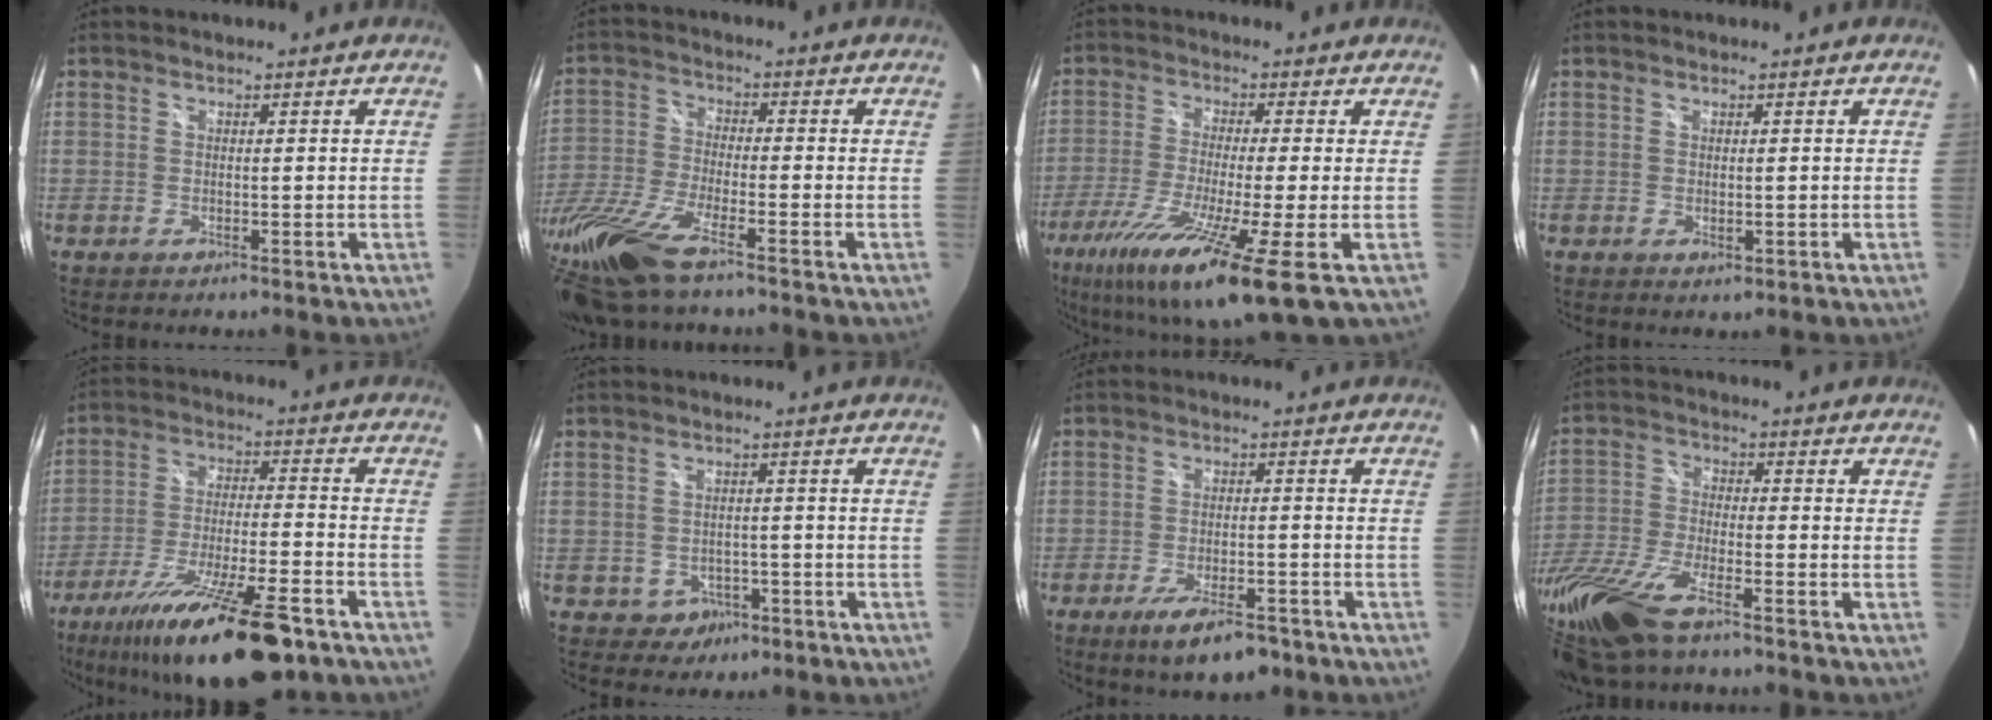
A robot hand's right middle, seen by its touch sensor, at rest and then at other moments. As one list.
[{"total": 16.9, "force": [-12.8, 2.8, 10.6], "torque": [-0.243, -0.047, -0.249]}, {"total": 17.1, "force": [-8.2, 0.7, 15.0], "torque": [-0.299, -0.064, -0.148]}, {"total": 1.0, "force": [-0.1, 0.7, 0.8], "torque": [-0.012, -0.002, -0.001]}, {"total": 21.4, "force": [-15.0, 4.7, 14.5], "torque": [-0.267, -0.045, -0.241]}, {"total": 4.4, "force": [-1.8, 3.9, 1.1], "torque": [-0.035, 0.008, -0.013]}, {"total": 8.7, "force": [-5.9, 2.9, 5.7], "torque": [-0.117, -0.015, -0.093]}, {"total": 17.7, "force": [-13.1, 4.5, 11.0], "torque": [-0.253, -0.045, -0.254]}]